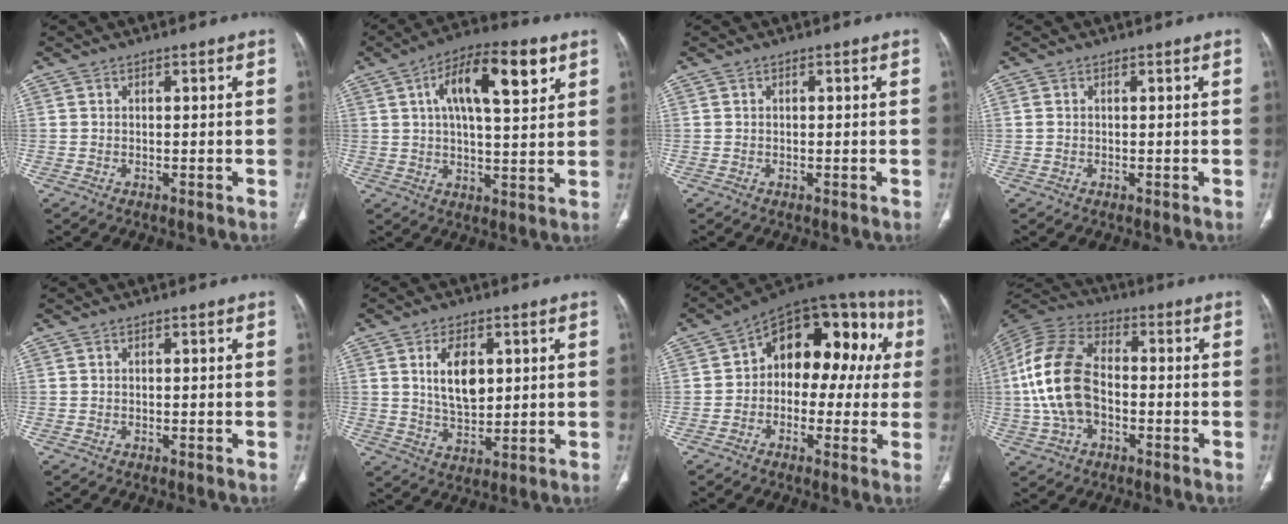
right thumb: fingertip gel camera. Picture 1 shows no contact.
{"total": 15.4, "force": [6.0, 5.7, 12.9], "torque": [-0.190, -0.002, 0.091]}
{"total": 0.0}
{"total": 0.6, "force": [0.1, 0.4, 0.4], "torque": [-0.016, 0.006, 0.005]}
{"total": 0.0}
{"total": 8.8, "force": [2.4, 5.0, 6.8], "torque": [-0.101, -0.016, 0.050]}
{"total": 18.7, "force": [2.3, 11.7, 14.4], "torque": [-0.137, 0.051, 0.020]}
{"total": 15.9, "force": [-1.6, 10.0, 12.2], "torque": [-0.255, 0.034, -0.033]}